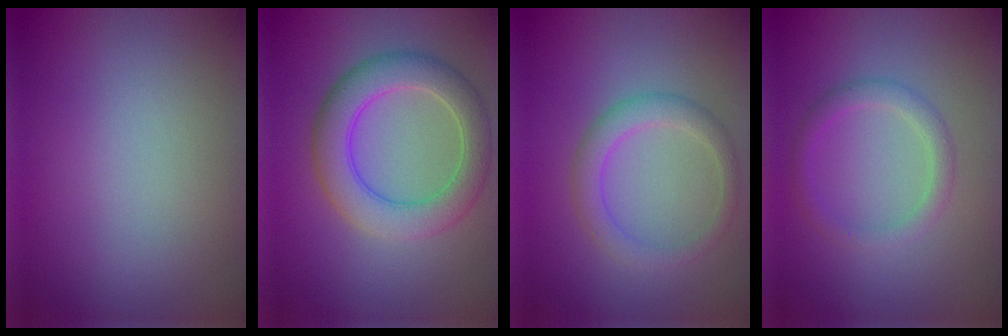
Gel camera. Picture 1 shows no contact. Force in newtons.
{"total": 5.5, "press": 5.5, "slide": 0.3}
{"total": 2.7, "press": 2.7, "slide": 0.1}
{"total": 2.0, "press": 2.0, "slide": 0.1}